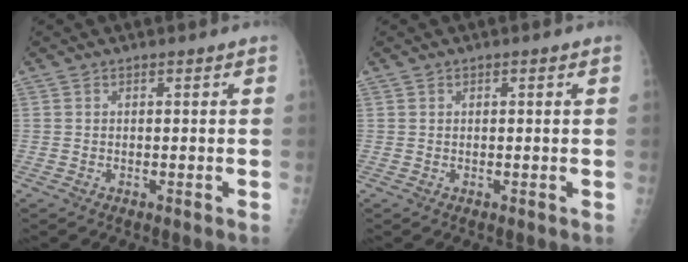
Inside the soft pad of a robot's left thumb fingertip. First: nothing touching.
{"total": 0.6, "force": [0.3, 0.3, 0.5], "torque": [-0.003, 0.001, 0.004]}